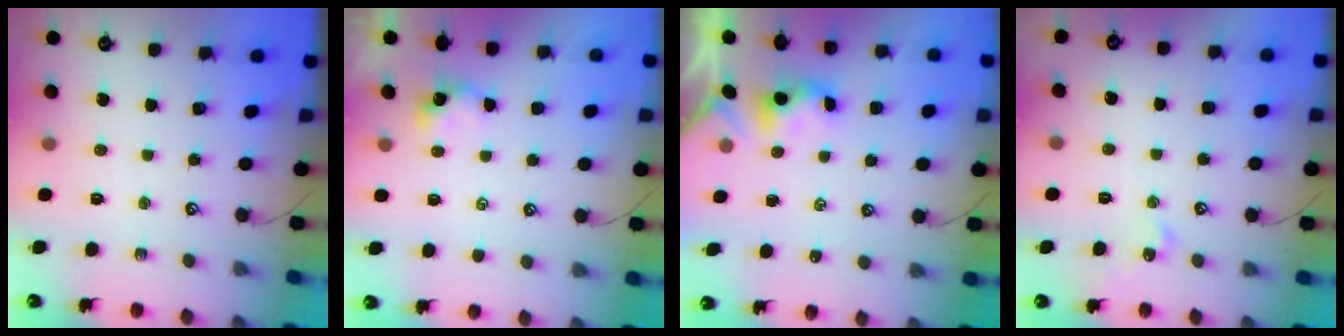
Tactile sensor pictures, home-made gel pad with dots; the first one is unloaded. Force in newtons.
{"total": 3.0, "press": 3.0, "slide": 0.1}
{"total": 0.8, "press": 0.6, "slide": 0.4}
{"total": 1.9, "press": 1.8, "slide": 0.5}